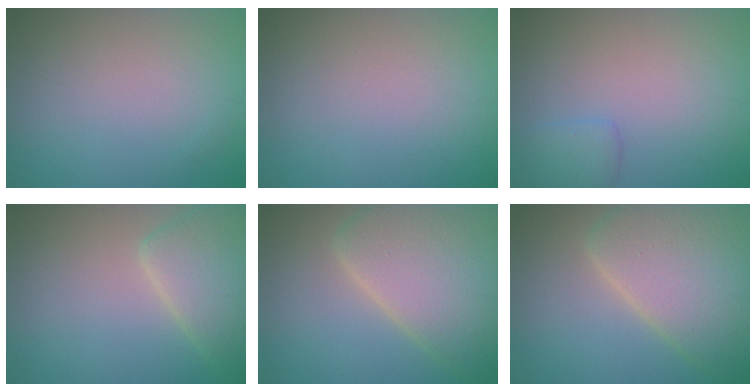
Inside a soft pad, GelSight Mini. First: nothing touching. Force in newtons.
{"total": 0.0}
{"total": 1.6, "press": 1.6, "slide": 0.1}
{"total": 4.5, "press": 4.5, "slide": 0.3}
{"total": 8.3, "press": 8.3, "slide": 0.6}
{"total": 8.3, "press": 8.3, "slide": 0.6}